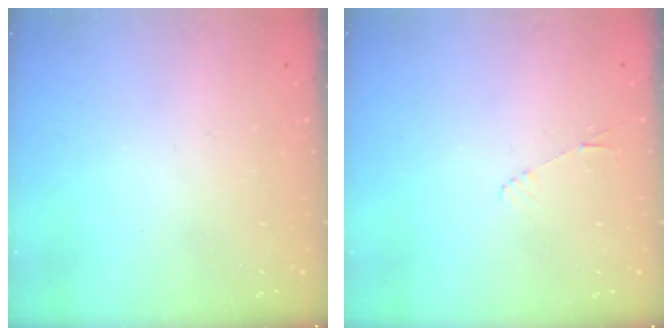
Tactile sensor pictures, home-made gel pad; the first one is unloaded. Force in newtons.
{"total": 4.0, "press": 4.0, "slide": 0.6}